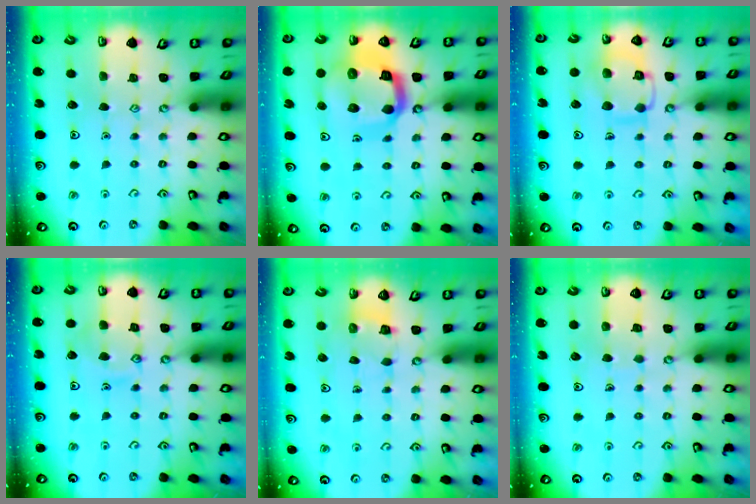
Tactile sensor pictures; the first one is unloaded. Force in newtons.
{"total": 15.3, "press": 15.2, "slide": 1.8}
{"total": 12.5, "press": 12.4, "slide": 0.9}
{"total": 8.8, "press": 8.7, "slide": 0.8}
{"total": 2.5, "press": 2.5, "slide": 0.1}
{"total": 5.7, "press": 5.7, "slide": 0.4}